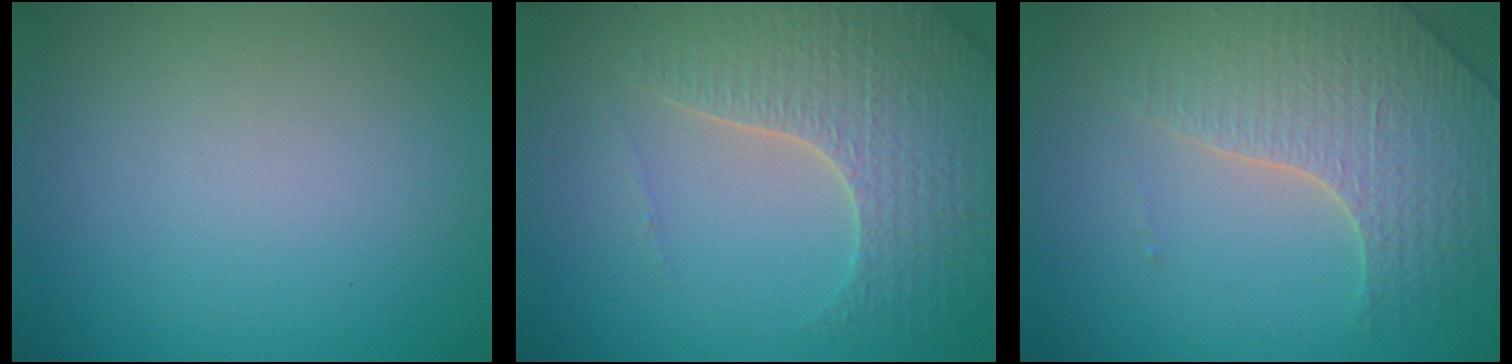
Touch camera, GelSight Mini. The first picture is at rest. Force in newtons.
{"total": 5.1, "press": 4.5, "slide": 2.3}
{"total": 4.1, "press": 4.0, "slide": 0.8}